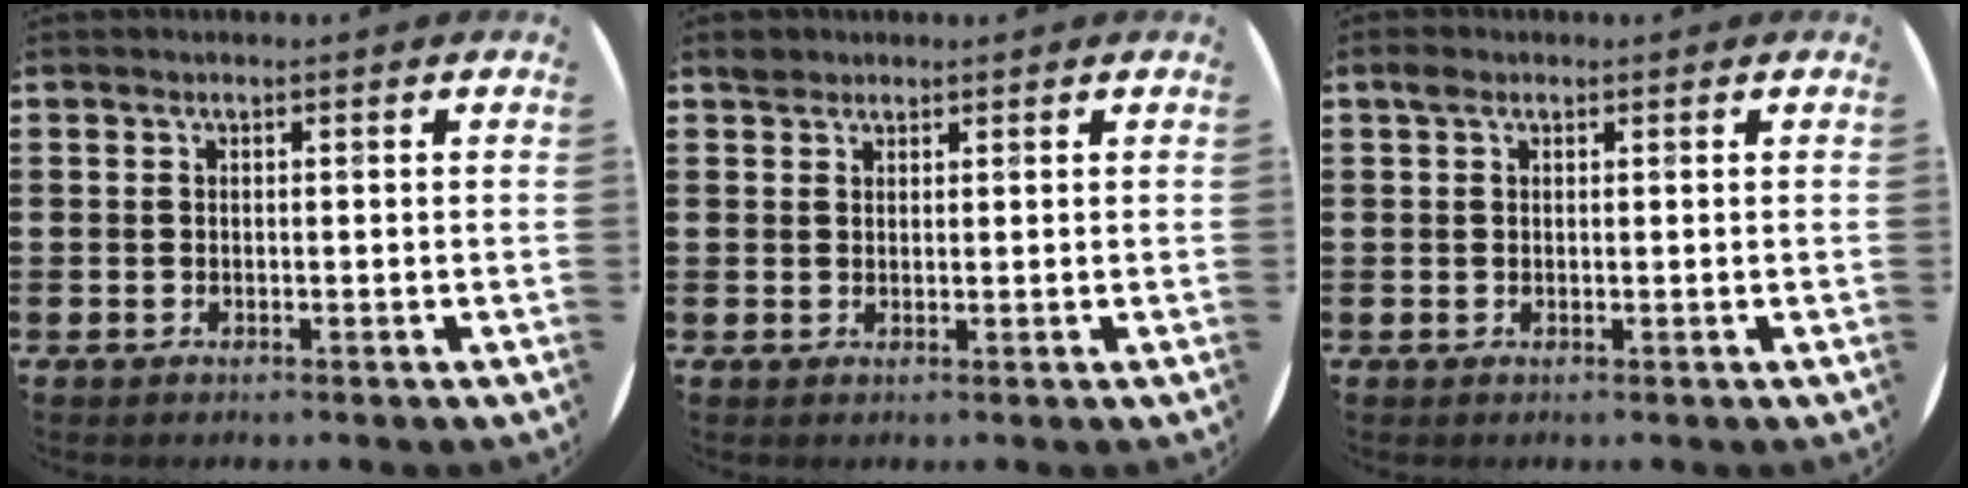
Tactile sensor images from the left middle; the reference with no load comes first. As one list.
[{"total": 1.4, "force": [1.3, 0.6, 0.1], "torque": [0.003, -0.001, 0.023]}, {"total": 1.2, "force": [0.8, 0.8, 0.5], "torque": [-0.003, 0.003, 0.012]}]